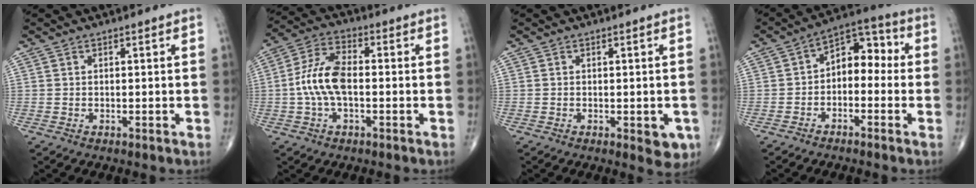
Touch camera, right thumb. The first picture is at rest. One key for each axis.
{"total": 9.6, "fx": -0.9, "fy": 4.8, "fz": 8.3, "tx": -0.176, "ty": 0.029, "tz": -0.023}
{"total": 3.8, "fx": -1.2, "fy": 1.8, "fz": 3.1, "tx": -0.015, "ty": -0.003, "tz": -0.011}
{"total": 8.4, "fx": -0.9, "fy": 5.6, "fz": 6.3, "tx": -0.063, "ty": 0.045, "tz": -0.033}